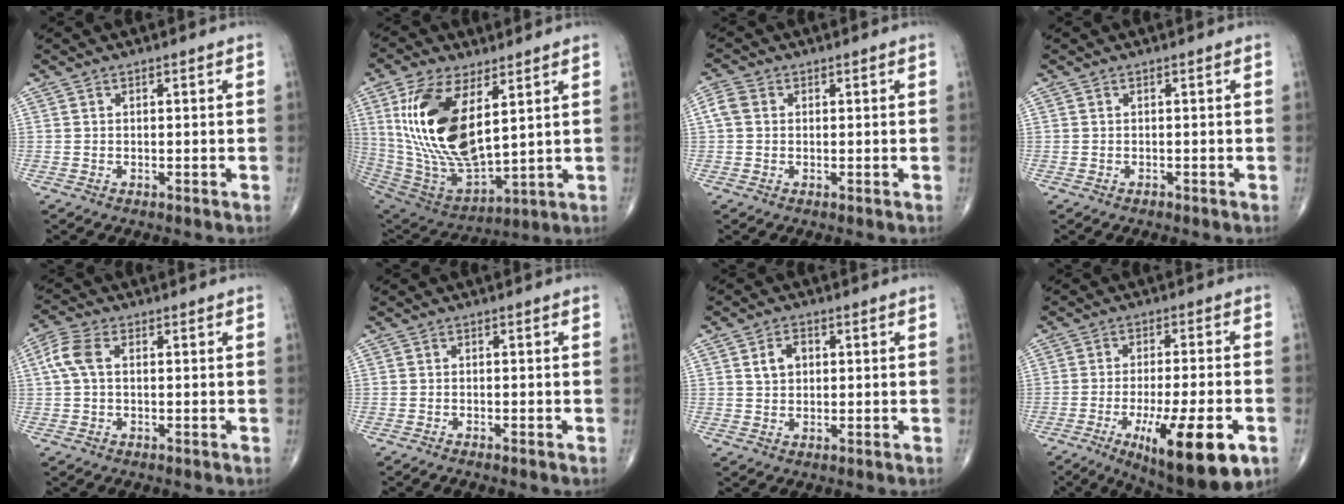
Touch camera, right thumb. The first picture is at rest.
{"total": 21.6, "force": [6.4, 10.1, 18.0], "torque": [-0.351, -0.033, 0.133]}
{"total": 3.0, "force": [0.4, 2.4, 1.7], "torque": [-0.041, 0.011, 0.005]}
{"total": 0.0}
{"total": 5.1, "force": [0.7, 2.9, 4.1], "torque": [-0.108, 0.017, 0.011]}
{"total": 0.9, "force": [-0.8, 0.0, 0.5], "torque": [-0.012, 0.000, -0.011]}
{"total": 3.8, "force": [1.0, 2.7, 2.5], "torque": [-0.032, 0.003, 0.017]}
{"total": 17.0, "force": [-6.9, 4.3, 14.9], "torque": [-0.212, 0.002, -0.095]}